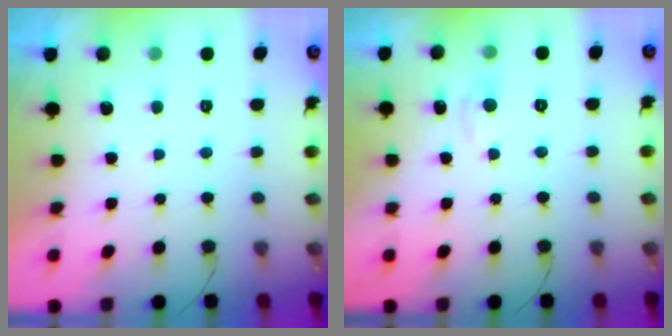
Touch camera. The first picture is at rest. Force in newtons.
{"total": 4.0, "press": 4.0, "slide": 0.5}